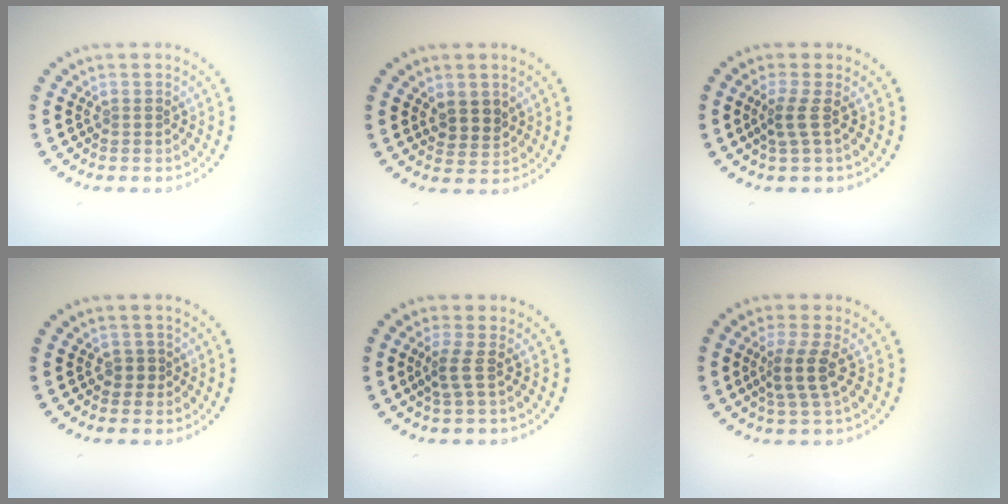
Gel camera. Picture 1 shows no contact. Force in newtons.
{"total": 2.2, "press": 2.0, "slide": 0.9}
{"total": 1.9, "press": 1.2, "slide": 1.4}
{"total": 1.0, "press": 0.8, "slide": 0.5}
{"total": 1.8, "press": 1.1, "slide": 1.4}
{"total": 2.9, "press": 2.2, "slide": 1.9}